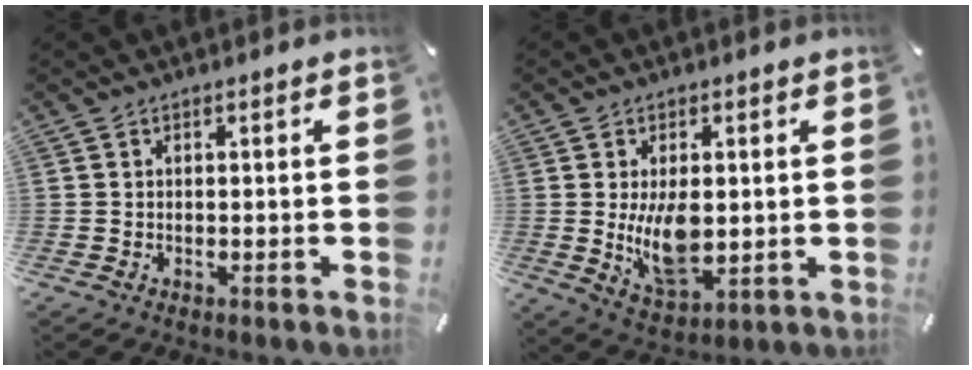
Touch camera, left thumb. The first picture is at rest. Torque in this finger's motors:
{"motor_torque": [0.92, 1.20, 0.24, 0.00, 0.26]}